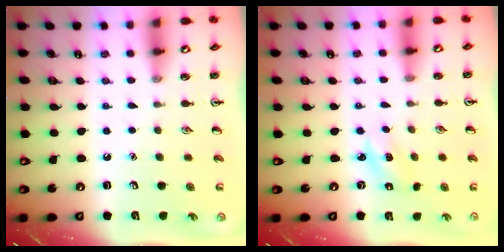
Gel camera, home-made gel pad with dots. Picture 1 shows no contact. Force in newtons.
{"total": 2.3, "press": 2.2, "slide": 0.4}